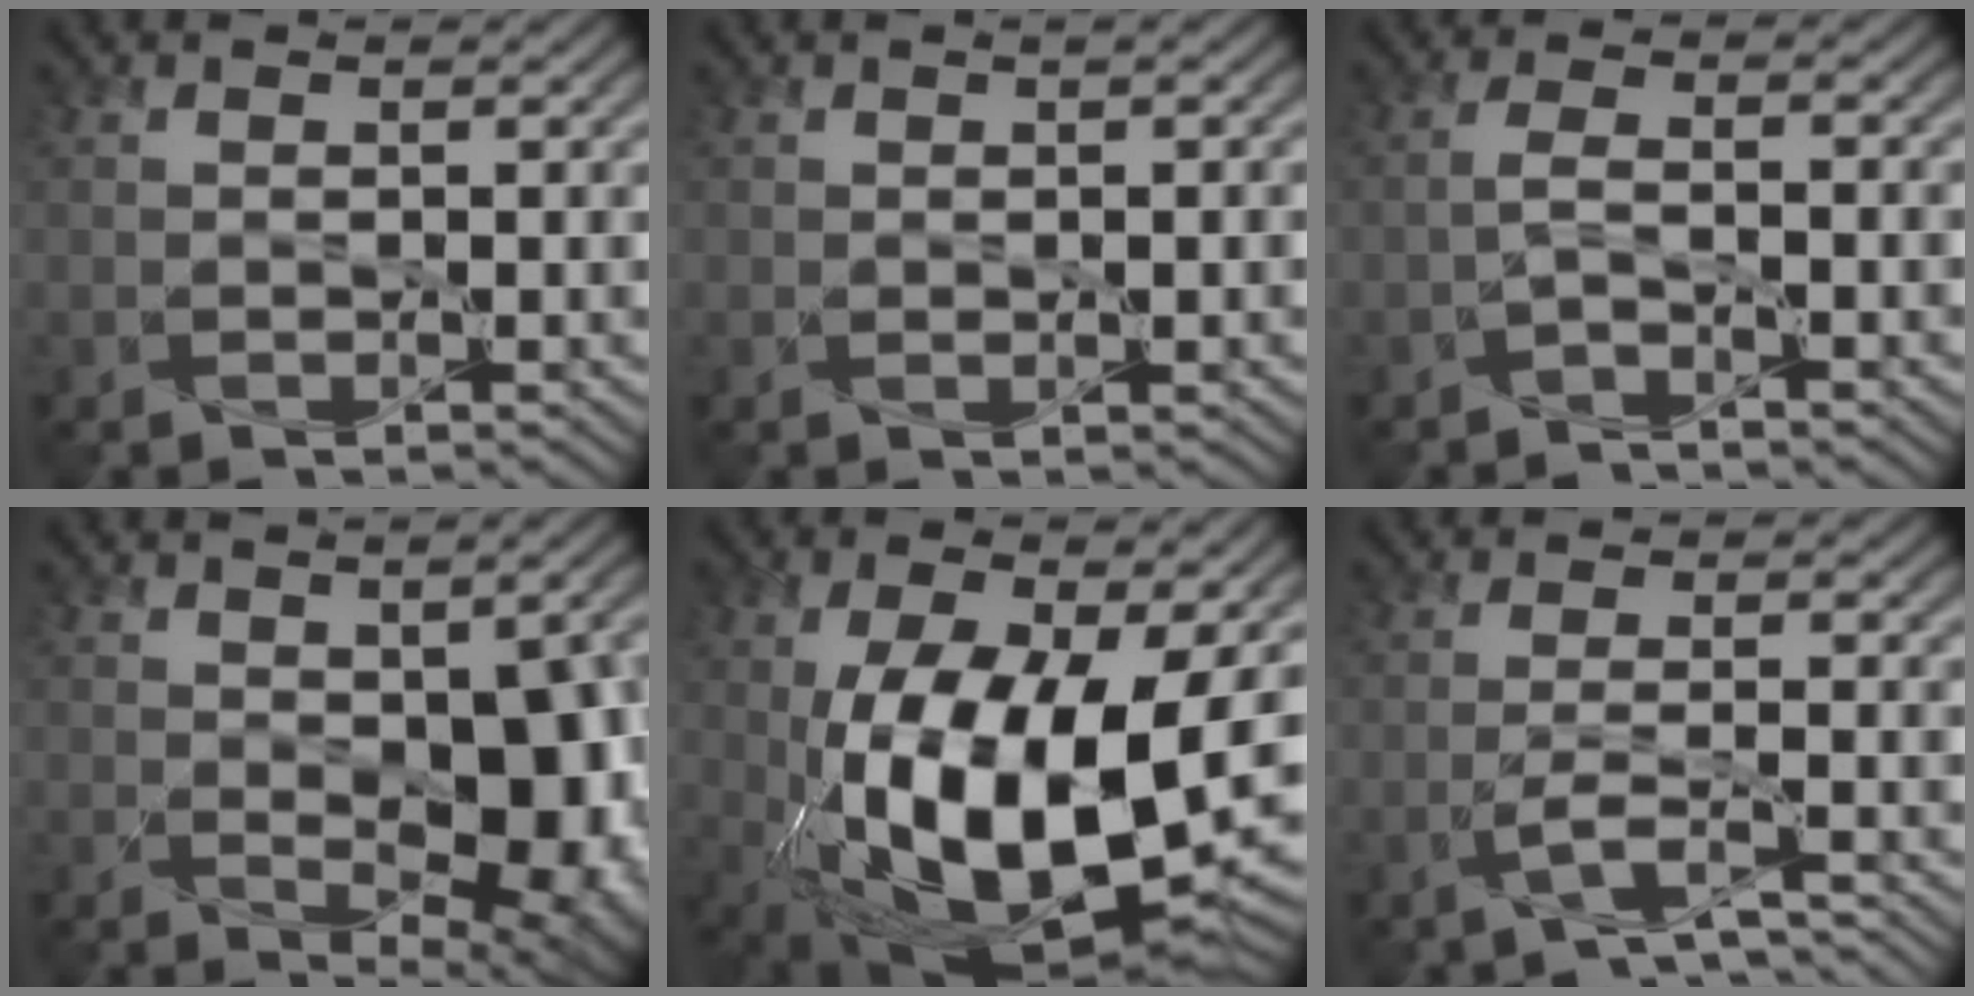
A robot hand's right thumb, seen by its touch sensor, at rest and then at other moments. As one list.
[{"total": 1.2, "force": [0.2, 0.3, 1.2], "torque": [-0.018, 0.004, 0.006]}, {"total": 2.0, "force": [-1.4, 0.4, 1.4], "torque": [-0.032, 0.004, -0.035]}, {"total": 12.1, "force": [-1.6, 6.9, 9.8], "torque": [-0.120, -0.033, 0.009]}, {"total": 17.6, "force": [-2.9, 8.0, 15.4], "torque": [-0.283, -0.027, -0.035]}, {"total": 4.0, "force": [-2.7, 0.7, 2.8], "torque": [-0.055, 0.005, -0.064]}]